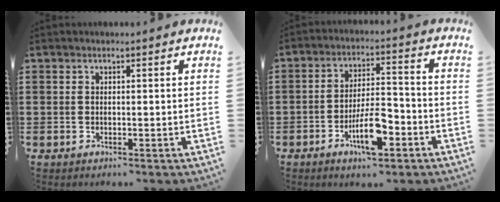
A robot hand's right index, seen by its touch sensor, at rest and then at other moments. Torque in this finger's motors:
{"motor_torque": [1.97, -0.16, 0.57, 0.21]}